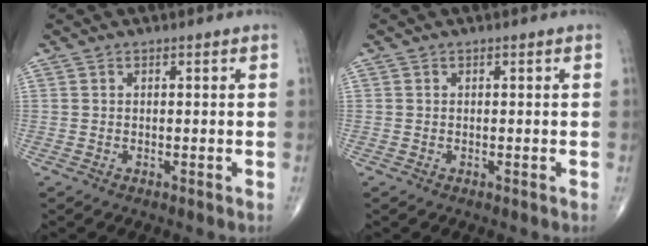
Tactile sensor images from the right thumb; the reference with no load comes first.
{"total": 0.0}